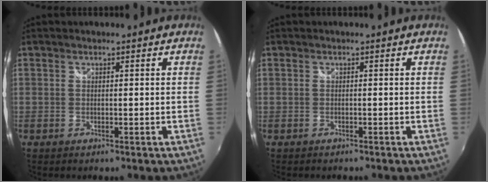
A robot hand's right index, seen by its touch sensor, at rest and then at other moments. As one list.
[{"total": 0.9, "force": [-0.6, 0.7, -0.1], "torque": [-0.002, 0.000, -0.009]}]